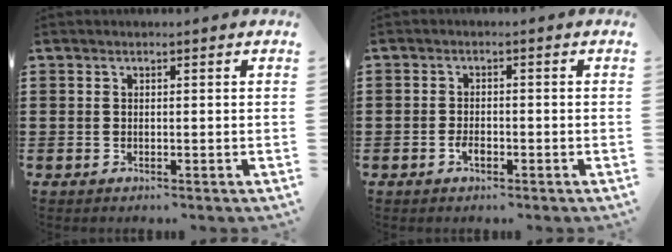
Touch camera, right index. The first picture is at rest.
{"total": 1.9, "force": [-0.9, 0.8, 1.5], "torque": [-0.037, -0.005, -0.019]}